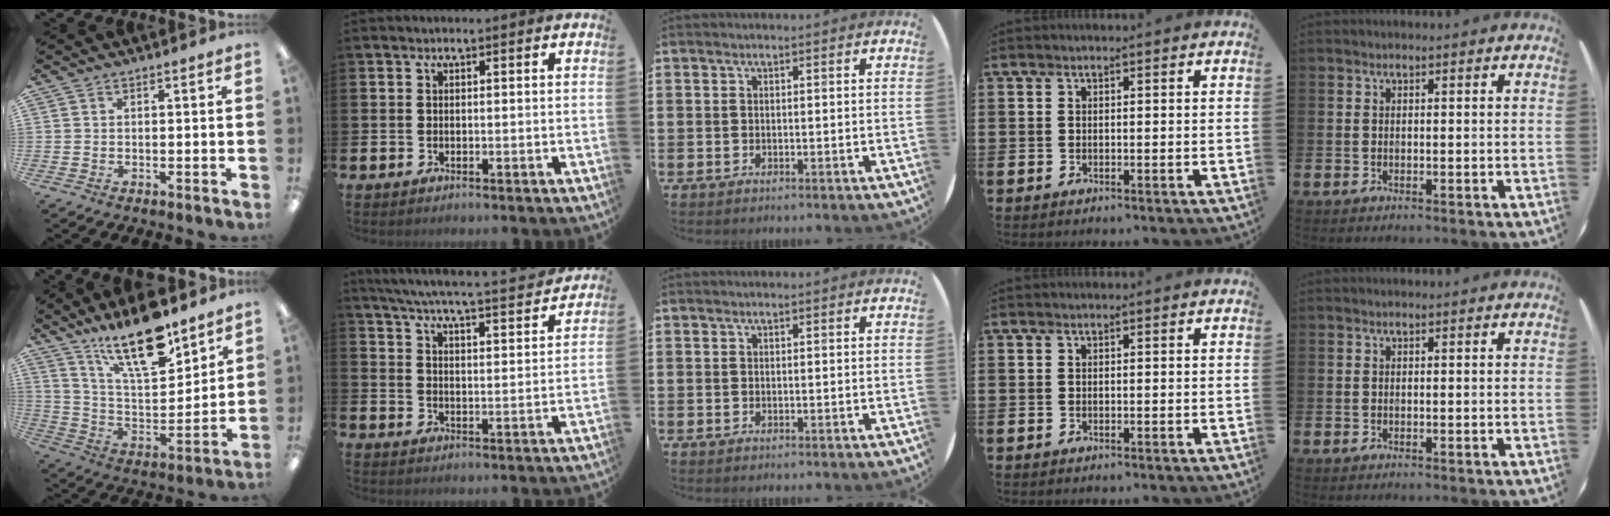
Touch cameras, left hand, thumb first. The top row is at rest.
{"thumb": {"total": 20.2, "force": [14.5, 6.8, 12.4], "torque": [-0.212, -0.082, 0.245]}, "index": {"total": 5.9, "force": [5.6, 0.1, 2.0], "torque": [-0.056, -0.044, 0.092]}}